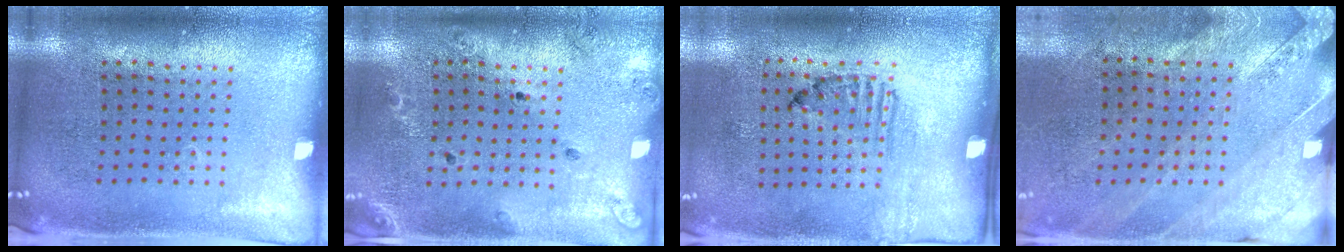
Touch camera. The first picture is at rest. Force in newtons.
{"total": 1.3, "press": 1.3, "slide": 0.2}
{"total": 1.6, "press": 1.1, "slide": 1.2}
{"total": 2.4, "press": 2.0, "slide": 1.3}